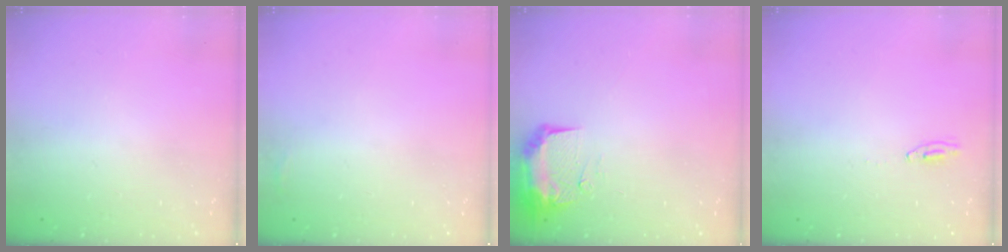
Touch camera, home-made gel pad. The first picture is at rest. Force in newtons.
{"total": 3.5, "press": 3.3, "slide": 1.3}
{"total": 9.2, "press": 9.1, "slide": 0.9}
{"total": 2.2, "press": 2.2, "slide": 0.2}